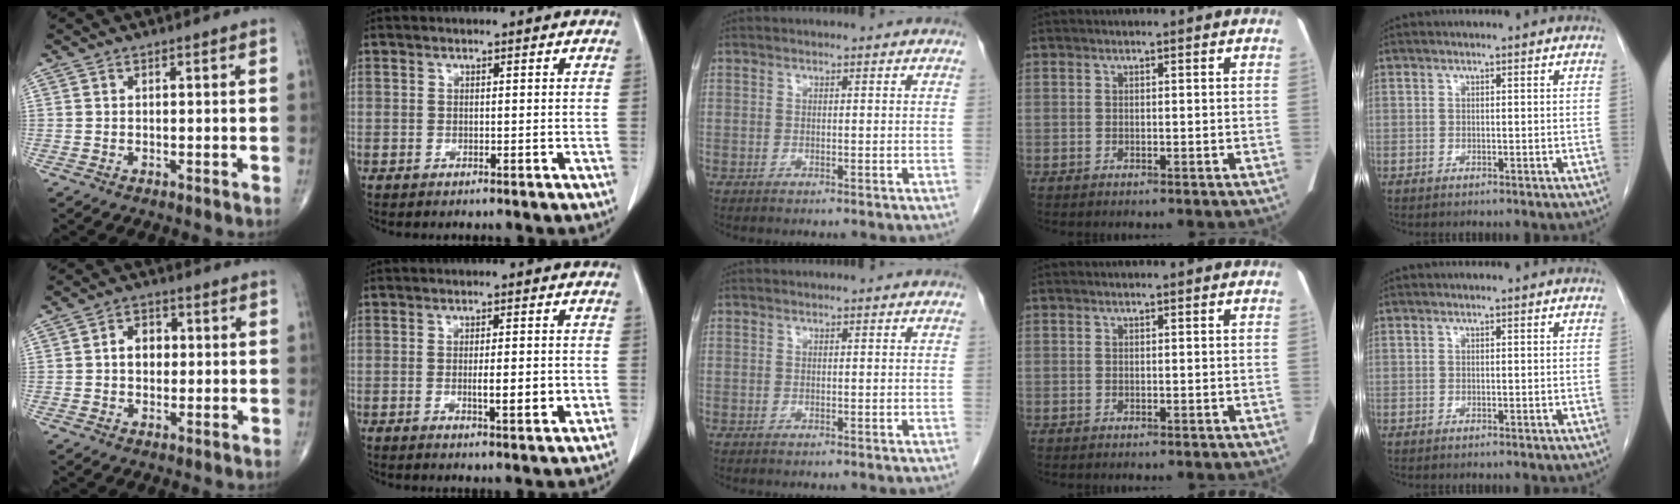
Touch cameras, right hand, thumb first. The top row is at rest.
{"thumb": {"total": 5.0, "force": [0.3, 3.8, 3.2], "torque": [-0.033, 0.013, 0.000]}, "index": {"total": 5.0, "force": [-0.8, 0.9, 4.9], "torque": [-0.077, -0.007, -0.009]}}